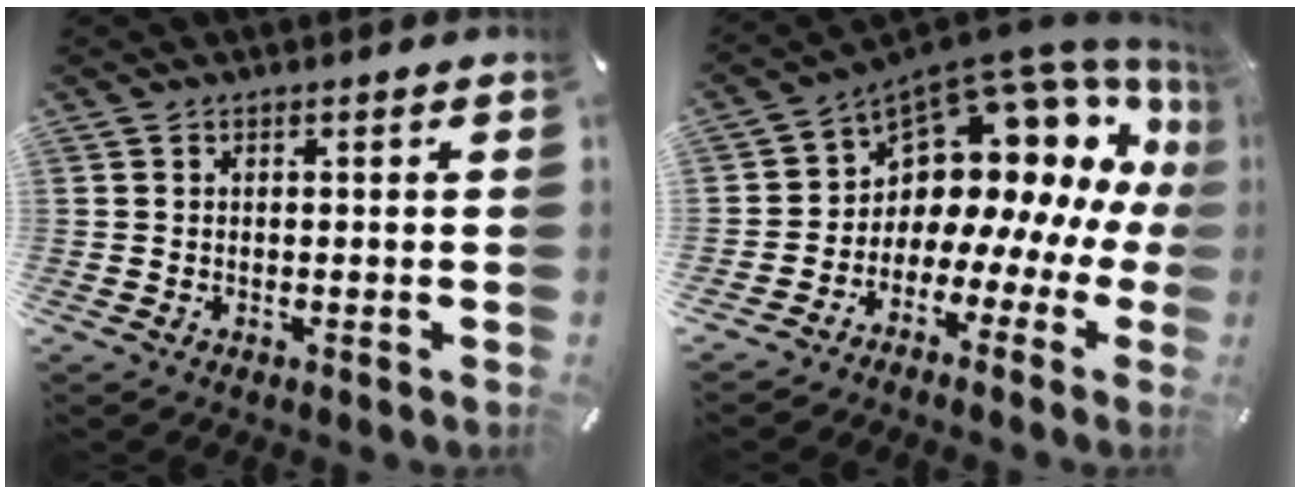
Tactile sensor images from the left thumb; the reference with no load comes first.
{"total": 11.8, "force": [5.7, 8.1, 6.4], "torque": [-0.106, -0.075, 0.100]}